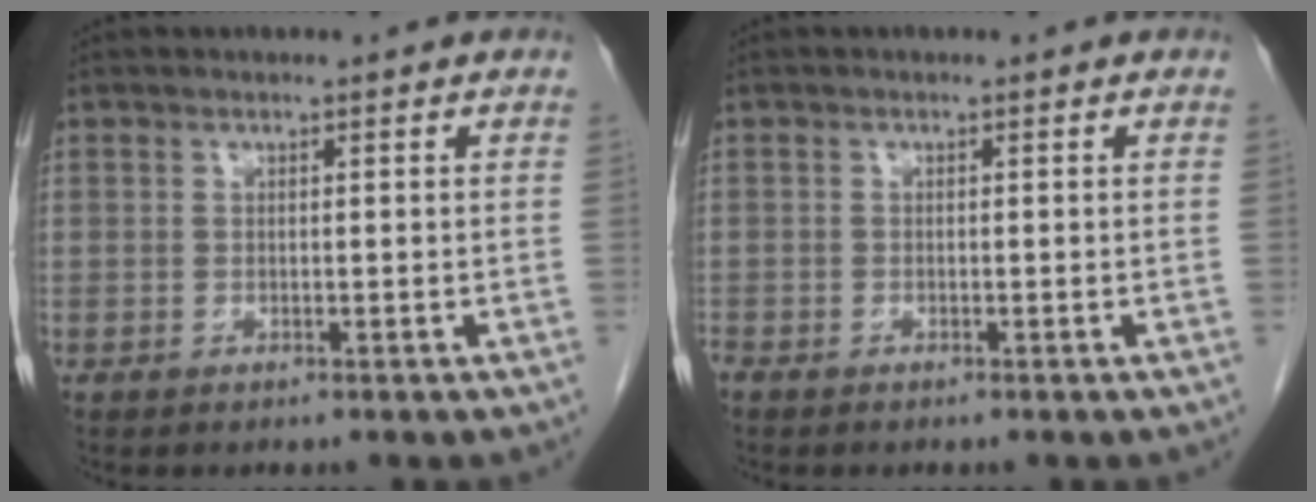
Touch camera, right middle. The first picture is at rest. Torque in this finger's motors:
{"motor_torque": [0.96, -1.18, 0.17, 0.10]}